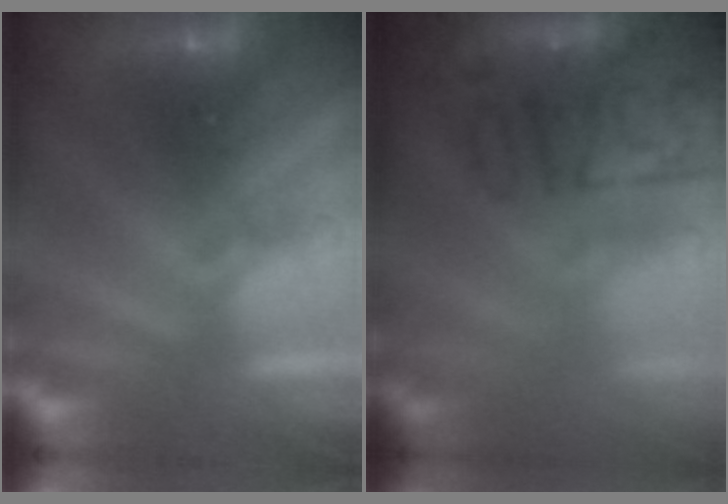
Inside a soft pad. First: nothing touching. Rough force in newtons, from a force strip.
{"total": 7.2}